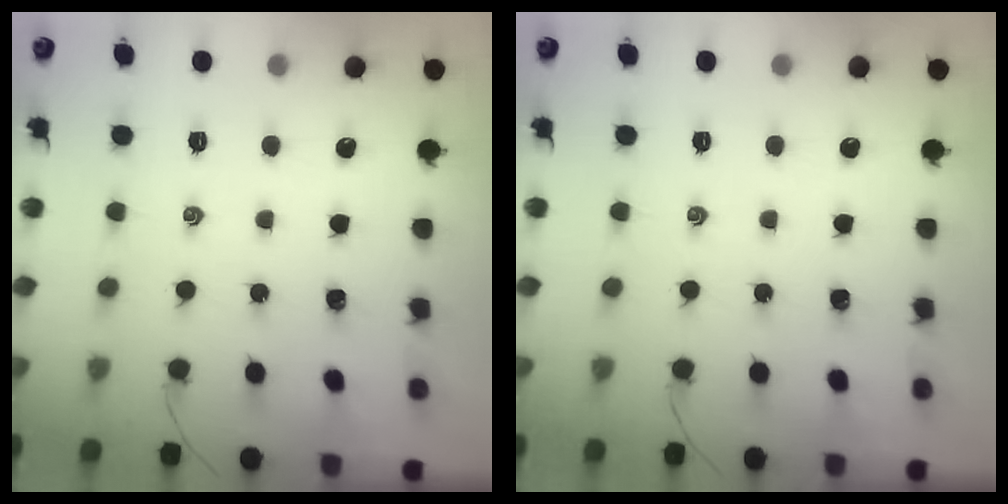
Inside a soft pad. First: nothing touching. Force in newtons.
{"total": 0.0}